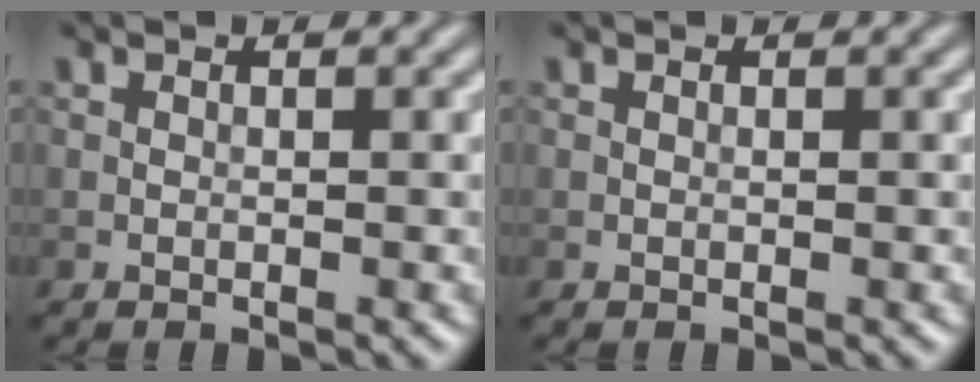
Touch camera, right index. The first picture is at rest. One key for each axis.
{"total": 0.0}